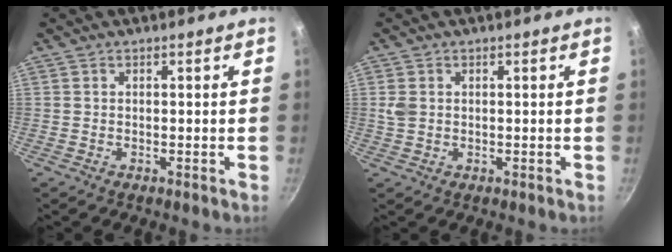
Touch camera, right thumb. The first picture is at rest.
{"total": 2.5, "force": [0.4, 2.0, 1.6], "torque": [-0.028, 0.001, 0.011]}